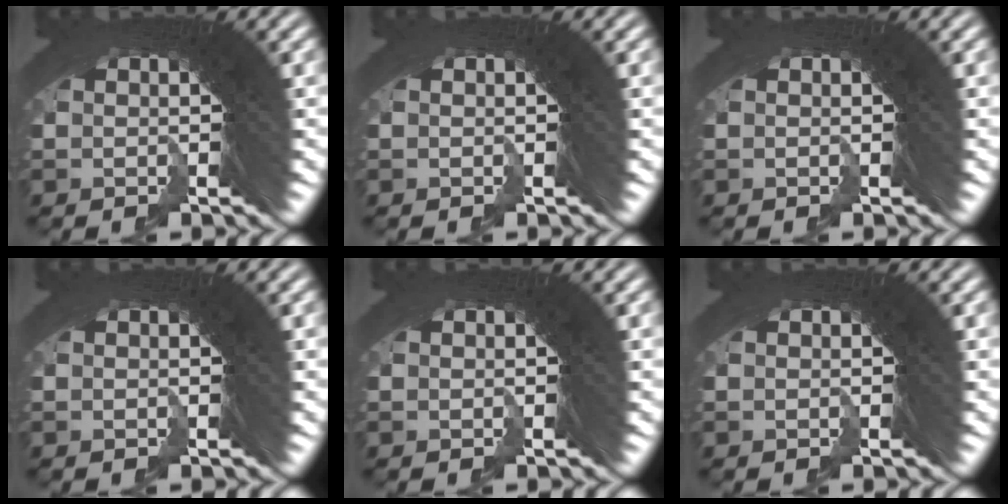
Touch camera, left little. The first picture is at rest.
{"total": 0.0}
{"total": 0.0}
{"total": 0.0}
{"total": 0.0}
{"total": 0.0}